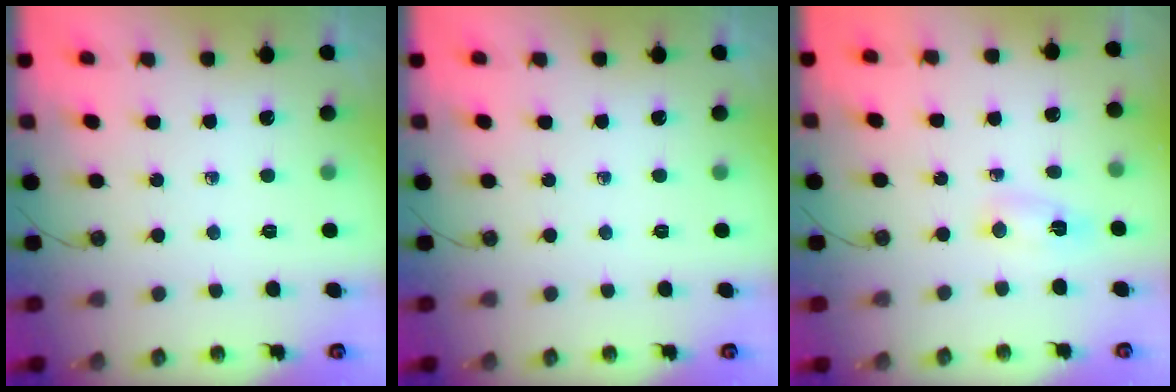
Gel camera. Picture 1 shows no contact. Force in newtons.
{"total": 0.0}
{"total": 2.6, "press": 2.3, "slide": 1.1}